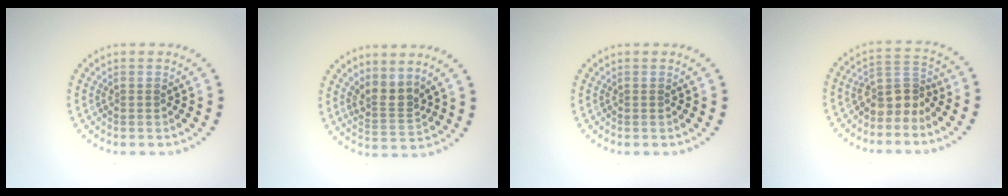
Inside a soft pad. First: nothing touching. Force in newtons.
{"total": 2.6, "press": 1.9, "slide": 1.8}
{"total": 0.0}
{"total": 3.1, "press": 2.2, "slide": 2.1}